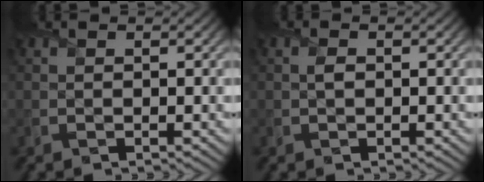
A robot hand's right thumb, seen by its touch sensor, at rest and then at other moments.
{"total": 0.8, "force": [0.0, 0.5, 0.5], "torque": [-0.010, 0.000, 0.000]}